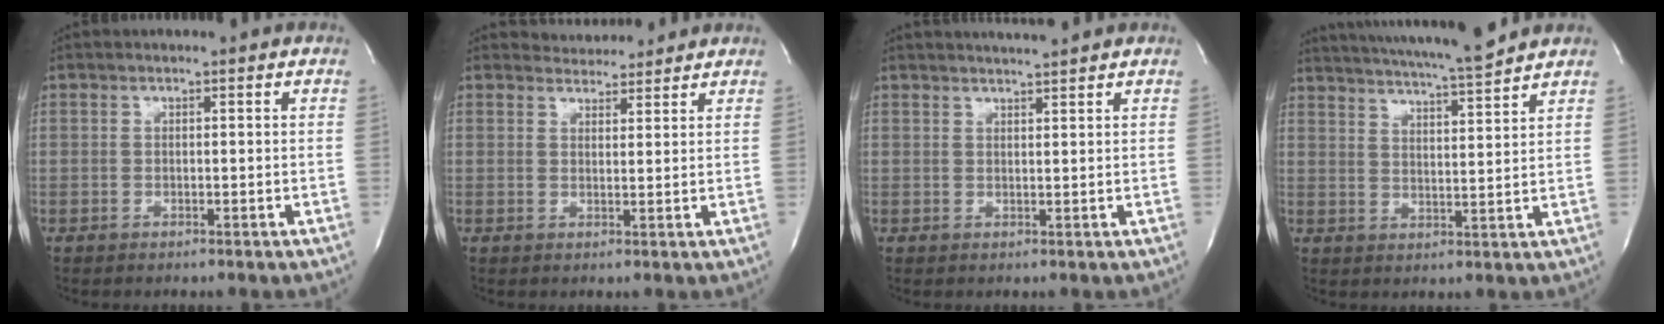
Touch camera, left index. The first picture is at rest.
{"total": 3.6, "force": [3.6, 0.7, -0.1], "torque": [-0.006, 0.008, 0.053]}
{"total": 3.5, "force": [3.3, -0.7, 1.0], "torque": [-0.017, 0.005, 0.048]}
{"total": 13.0, "force": [11.9, -0.8, 5.2], "torque": [-0.096, -0.011, 0.174]}